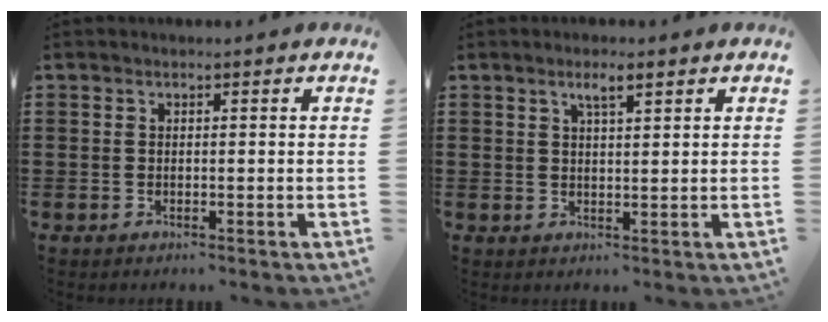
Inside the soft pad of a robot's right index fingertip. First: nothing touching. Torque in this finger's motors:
{"motor_torque": [0.03, 0.00, 0.22, 0.02]}